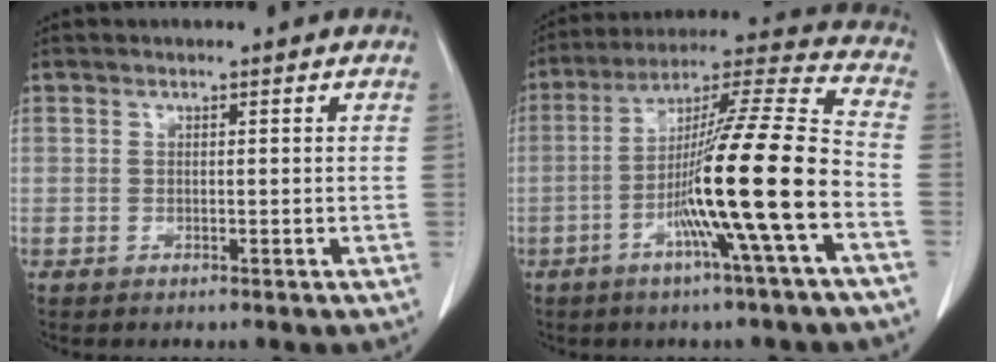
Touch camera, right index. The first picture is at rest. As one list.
[{"total": 17.1, "force": [-5.4, -1.4, 16.2], "torque": [-0.275, 0.002, -0.103]}]